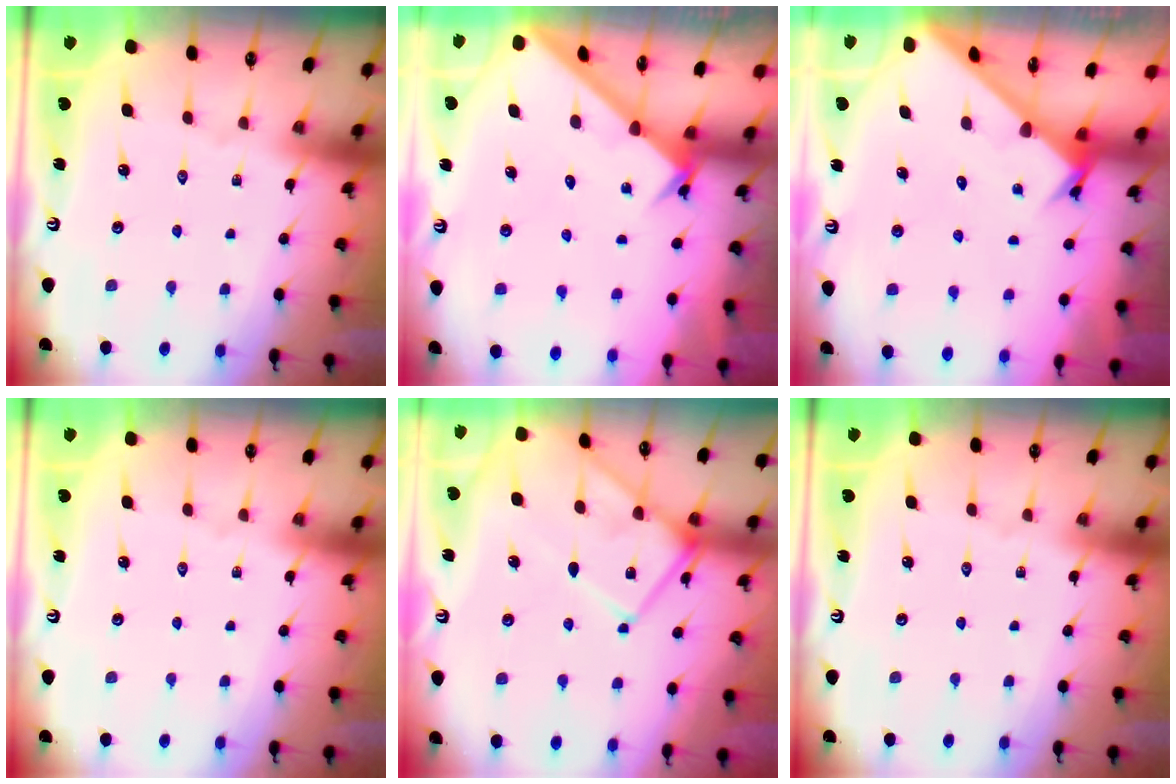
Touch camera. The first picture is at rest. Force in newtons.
{"total": 2.1, "press": 2.1, "slide": 0.2}
{"total": 2.2, "press": 2.2, "slide": 0.1}
{"total": 0.0}
{"total": 11.1, "press": 11.1, "slide": 1.0}
{"total": 0.0}